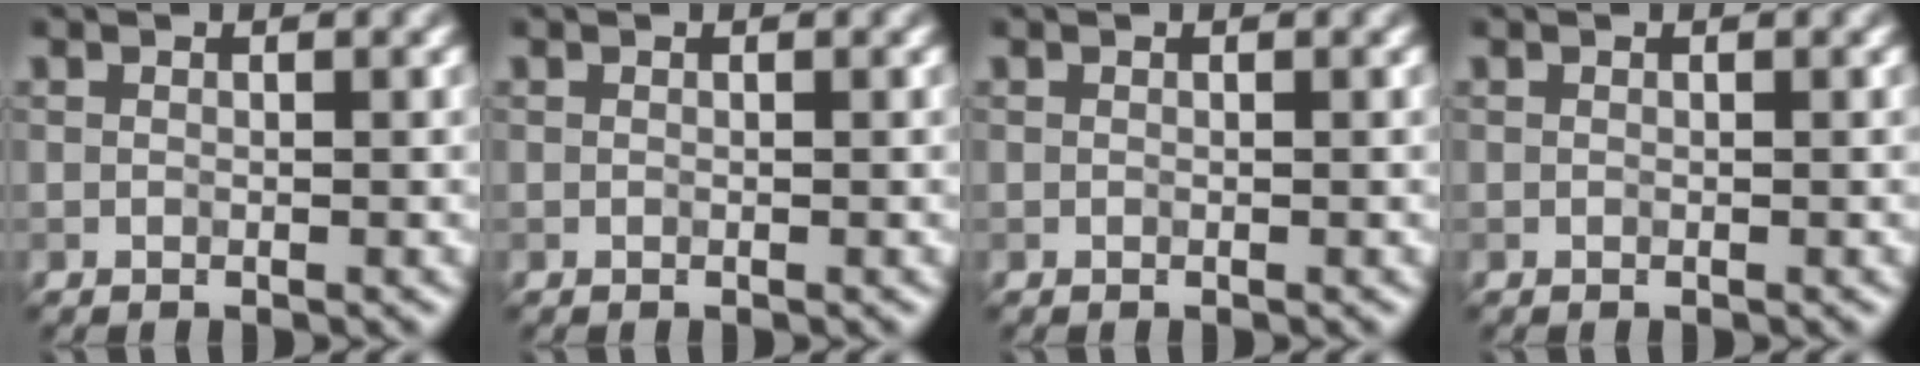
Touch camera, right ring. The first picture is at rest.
{"total": 0.0}
{"total": 0.0}
{"total": 0.0}